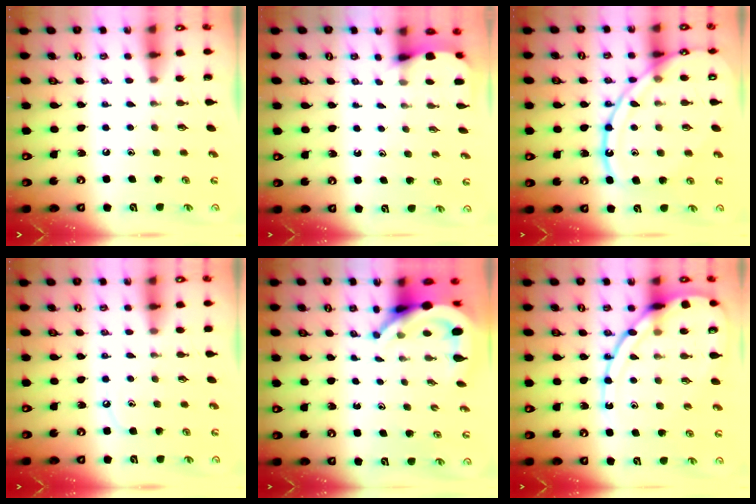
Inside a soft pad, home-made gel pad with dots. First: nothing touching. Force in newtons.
{"total": 2.8, "press": 2.8, "slide": 0.3}
{"total": 15.9, "press": 15.8, "slide": 1.5}
{"total": 3.8, "press": 3.8, "slide": 0.5}
{"total": 7.5, "press": 7.5, "slide": 0.7}
{"total": 15.4, "press": 15.3, "slide": 1.4}